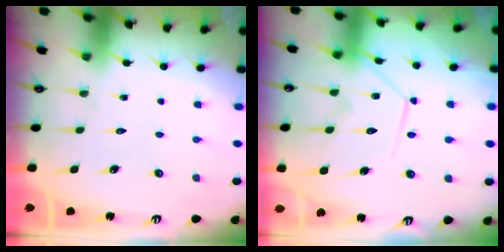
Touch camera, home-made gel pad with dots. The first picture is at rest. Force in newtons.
{"total": 12.0, "press": 11.9, "slide": 1.3}